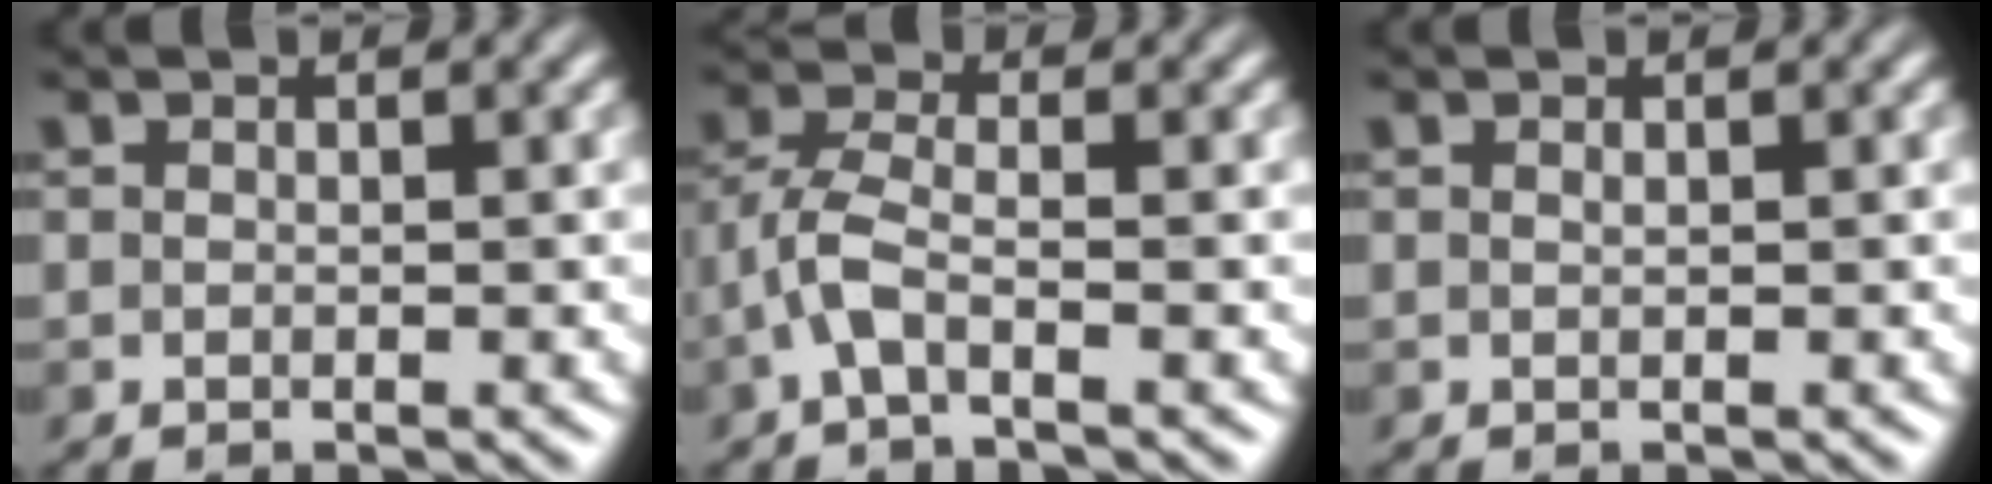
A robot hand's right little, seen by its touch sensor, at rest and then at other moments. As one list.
[{"total": 2.8, "force": [-1.4, 0.7, 2.2], "torque": [-0.056, 0.009, -0.037]}, {"total": 0.0}]